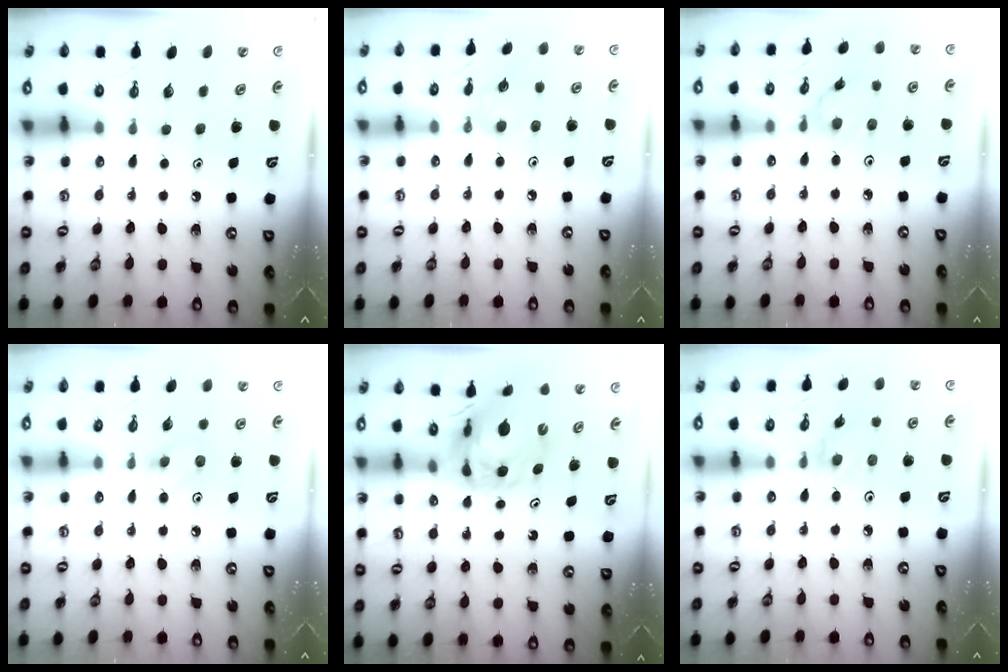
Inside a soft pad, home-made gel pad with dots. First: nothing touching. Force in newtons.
{"total": 4.1, "press": 4.1, "slide": 0.5}
{"total": 2.4, "press": 2.4, "slide": 0.1}
{"total": 5.0, "press": 5.0, "slide": 0.6}
{"total": 12.2, "press": 12.1, "slide": 1.4}
{"total": 0.6, "press": 0.6, "slide": 0.2}